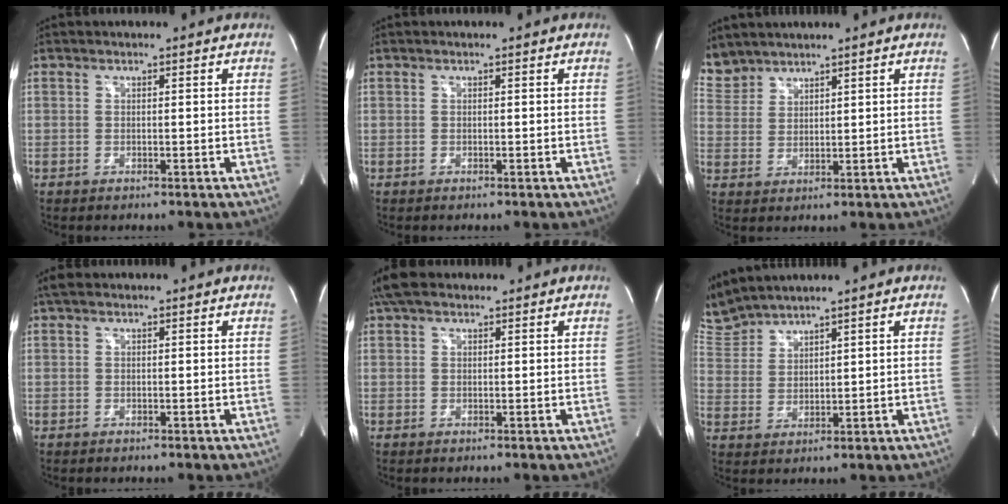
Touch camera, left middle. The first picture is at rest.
{"total": 0.0}
{"total": 5.6, "force": [5.3, 1.9, 0.0], "torque": [-0.009, 0.012, 0.118]}
{"total": 1.4, "force": [0.9, 0.7, 0.7], "torque": [-0.018, 0.018, 0.016]}
{"total": 3.9, "force": [3.0, 1.9, 1.8], "torque": [-0.042, 0.030, 0.057]}
{"total": 7.3, "force": [7.2, 0.1, 1.0], "torque": [-0.045, 0.014, 0.161]}